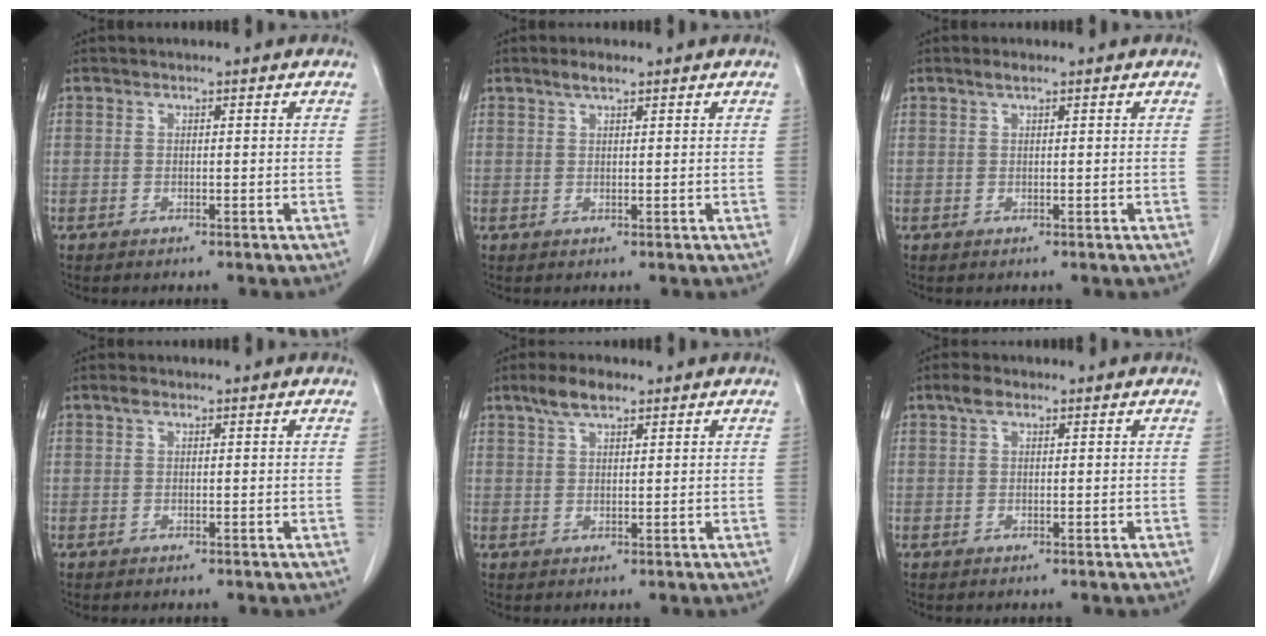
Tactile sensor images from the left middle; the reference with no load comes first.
{"total": 1.9, "force": [1.4, 0.3, 1.2], "torque": [-0.029, 0.005, 0.027]}
{"total": 1.0, "force": [0.7, 0.1, 0.7], "torque": [-0.016, 0.003, 0.016]}
{"total": 0.8, "force": [0.5, 0.4, 0.5], "torque": [-0.011, 0.009, 0.008]}
{"total": 4.2, "force": [3.0, 1.3, 2.7], "torque": [-0.059, 0.010, 0.057]}
{"total": 1.8, "force": [1.1, 0.8, 1.1], "torque": [-0.027, 0.013, 0.021]}